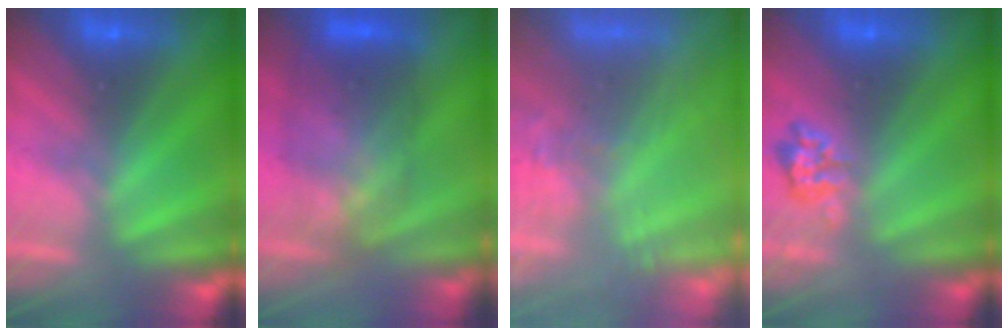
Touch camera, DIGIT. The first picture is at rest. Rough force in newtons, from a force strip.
{"total": 6.8}
{"total": 7.2}
{"total": 2.3}